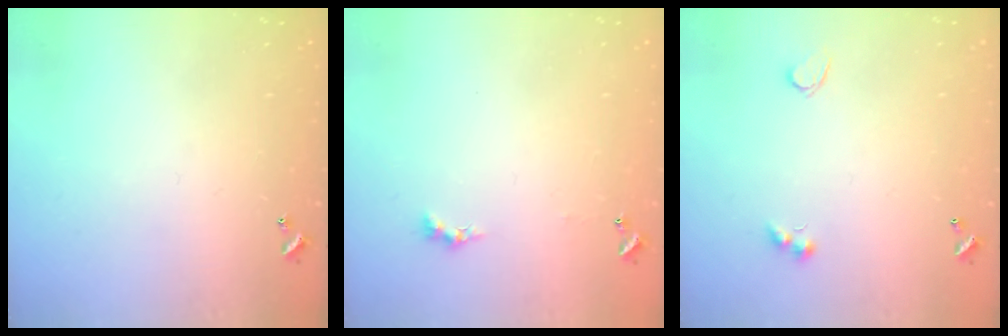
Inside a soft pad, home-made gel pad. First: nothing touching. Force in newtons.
{"total": 0.0}
{"total": 2.8, "press": 2.6, "slide": 0.9}